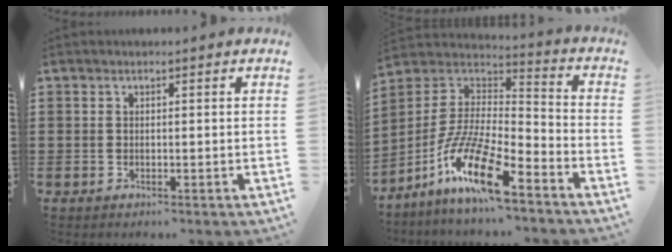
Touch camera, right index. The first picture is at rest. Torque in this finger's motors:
{"motor_torque": [0.43, 0.40, 0.50, 0.14]}